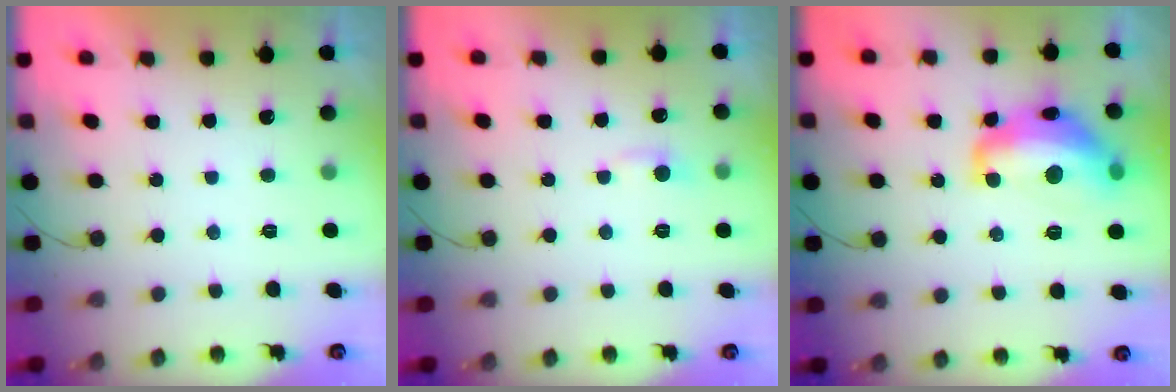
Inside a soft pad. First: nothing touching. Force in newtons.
{"total": 3.6, "press": 3.6, "slide": 0.5}
{"total": 15.5, "press": 15.5, "slide": 0.8}